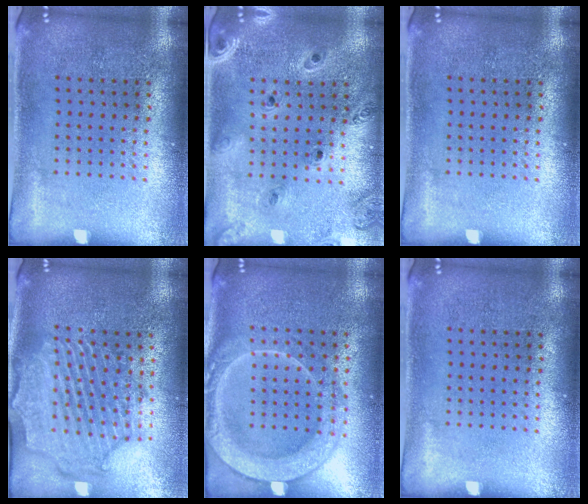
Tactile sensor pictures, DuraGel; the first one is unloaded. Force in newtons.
{"total": 1.3, "press": 1.3, "slide": 0.2}
{"total": 0.0}
{"total": 2.3, "press": 2.2, "slide": 0.8}
{"total": 2.0, "press": 1.9, "slide": 0.3}
{"total": 0.0}